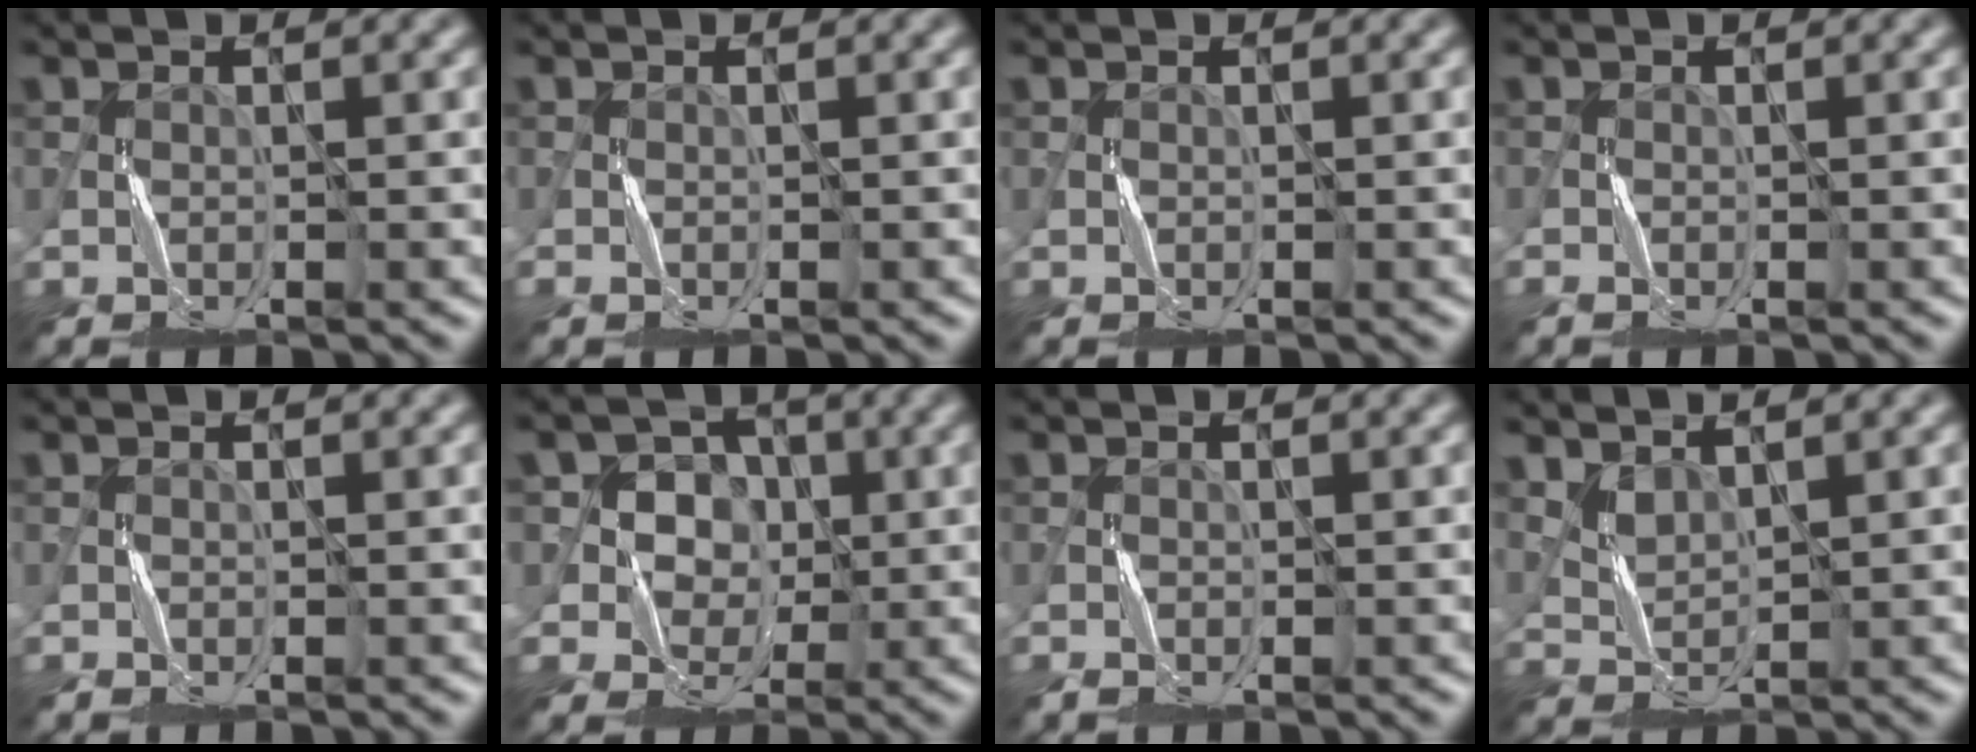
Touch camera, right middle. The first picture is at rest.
{"total": 0.7, "force": [-0.3, 0.3, 0.5], "torque": [-0.014, -0.001, -0.005]}
{"total": 0.0}
{"total": 0.9, "force": [-0.6, 0.2, 0.7], "torque": [-0.020, -0.003, -0.014]}
{"total": 0.7, "force": [-0.6, 0.2, 0.4], "torque": [-0.011, 0.000, -0.013]}
{"total": 6.6, "force": [1.4, 6.1, 2.3], "torque": [-0.038, 0.016, 0.011]}
{"total": 1.1, "force": [-0.9, 0.3, 0.6], "torque": [-0.018, -0.001, -0.020]}
{"total": 1.7, "force": [1.4, 0.7, 0.7], "torque": [-0.022, -0.006, 0.037]}